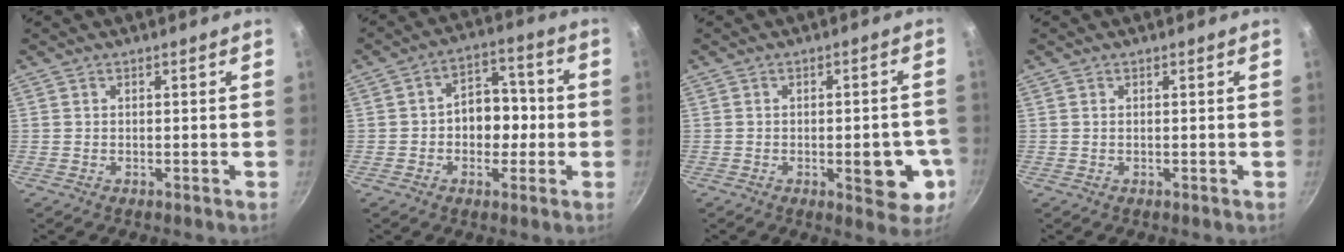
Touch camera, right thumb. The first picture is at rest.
{"total": 9.4, "force": [-0.7, 6.7, 6.6], "torque": [-0.056, 0.030, -0.020]}
{"total": 9.2, "force": [-2.8, 3.7, 8.0], "torque": [-0.073, 0.014, -0.027]}
{"total": 0.0}